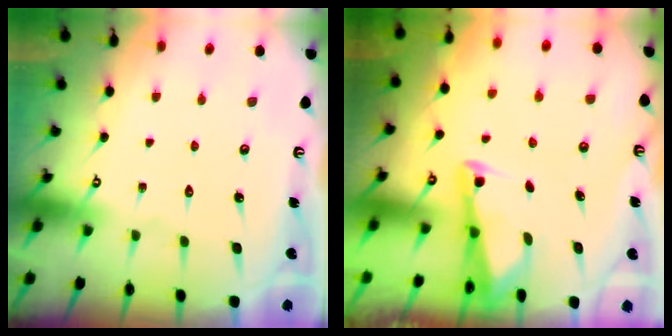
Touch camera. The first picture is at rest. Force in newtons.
{"total": 2.5, "press": 2.5, "slide": 0.0}